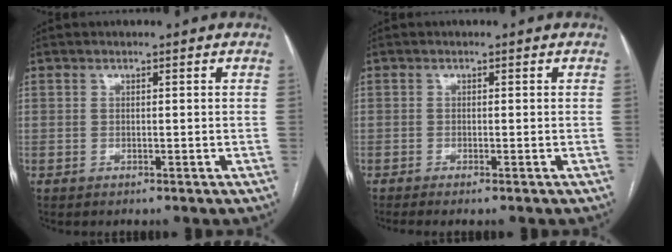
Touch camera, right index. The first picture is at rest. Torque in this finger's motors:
{"motor_torque": [0.27, -0.02, -0.07, 0.00]}